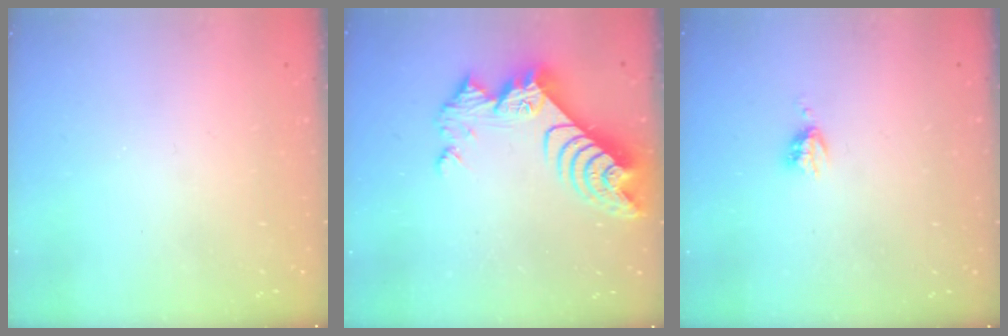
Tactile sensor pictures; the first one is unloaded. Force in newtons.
{"total": 11.5, "press": 11.5, "slide": 1.0}
{"total": 3.1, "press": 3.0, "slide": 0.4}